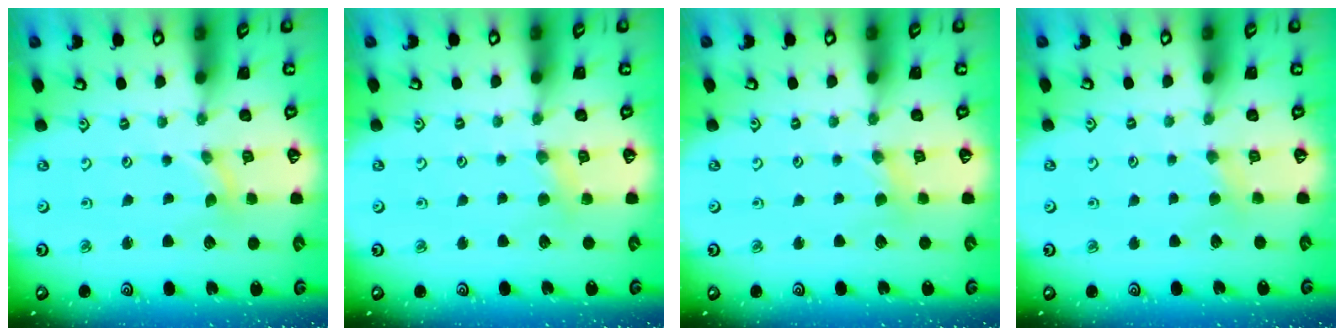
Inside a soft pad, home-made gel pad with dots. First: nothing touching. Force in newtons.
{"total": 3.8, "press": 3.8, "slide": 0.5}
{"total": 1.5, "press": 1.5, "slide": 0.2}
{"total": 2.7, "press": 2.6, "slide": 0.4}